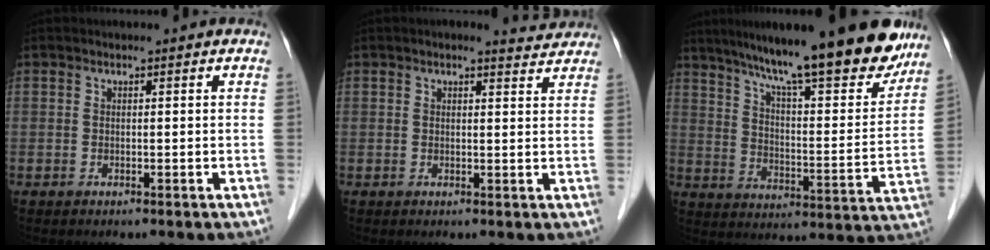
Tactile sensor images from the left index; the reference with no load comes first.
{"total": 3.1, "force": [2.9, 0.6, 0.9], "torque": [-0.015, 0.002, 0.026]}
{"total": 23.3, "force": [18.8, 3.3, 13.3], "torque": [-0.203, -0.013, 0.267]}